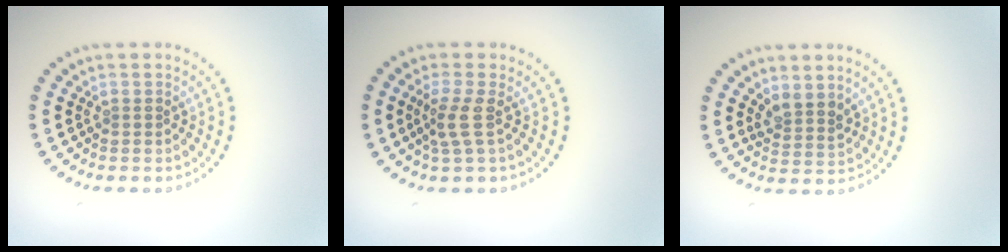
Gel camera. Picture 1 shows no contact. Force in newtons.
{"total": 2.3, "press": 1.6, "slide": 1.6}
{"total": 2.3, "press": 1.8, "slide": 1.4}